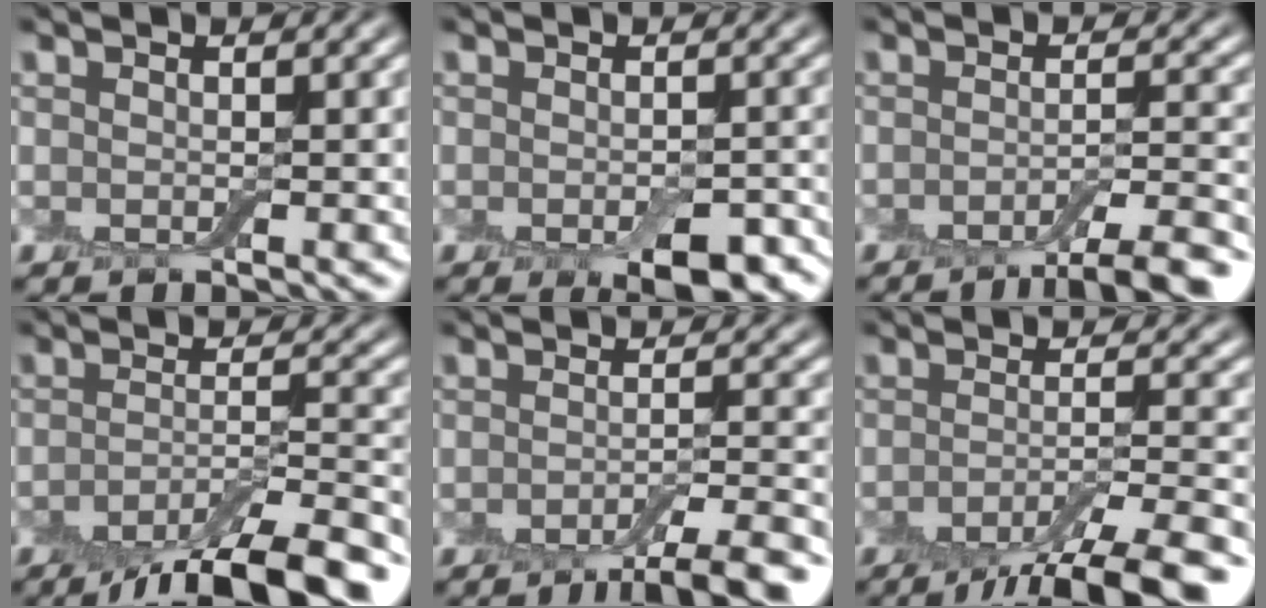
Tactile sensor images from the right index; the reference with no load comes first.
{"total": 4.4, "force": [-2.2, 1.8, 3.4], "torque": [-0.049, -0.003, -0.026]}
{"total": 6.0, "force": [-3.9, 1.5, 4.4], "torque": [-0.056, 0.003, -0.056]}
{"total": 9.6, "force": [-6.5, 2.6, 6.5], "torque": [-0.089, -0.002, -0.108]}
{"total": 6.1, "force": [-3.8, 1.5, 4.5], "torque": [-0.057, 0.003, -0.057]}
{"total": 9.2, "force": [-6.2, 2.2, 6.4], "torque": [-0.084, 0.001, -0.098]}